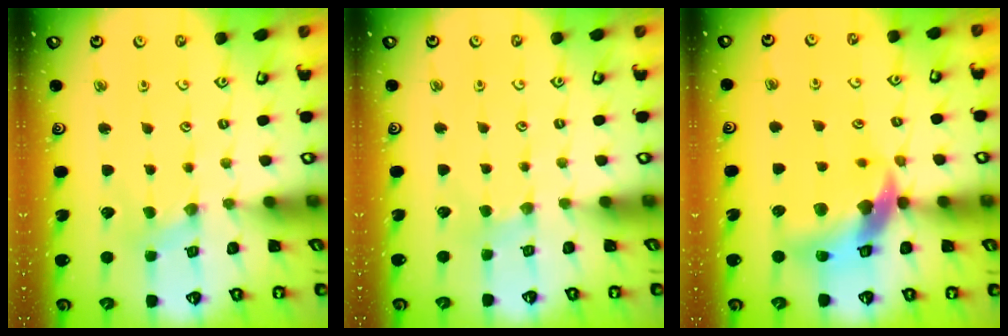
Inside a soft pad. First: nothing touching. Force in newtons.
{"total": 1.6, "press": 1.5, "slide": 0.4}
{"total": 13.2, "press": 13.1, "slide": 1.5}